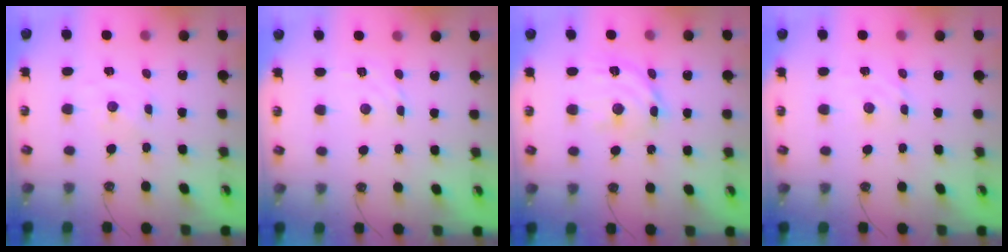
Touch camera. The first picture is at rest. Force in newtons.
{"total": 2.4, "press": 2.4, "slide": 0.3}
{"total": 12.7, "press": 12.6, "slide": 1.1}
{"total": 3.1, "press": 3.1, "slide": 0.3}